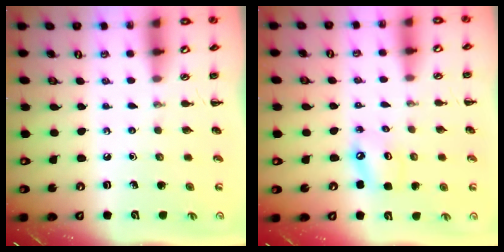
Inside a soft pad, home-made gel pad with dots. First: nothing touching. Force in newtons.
{"total": 5.3, "press": 5.3, "slide": 0.9}